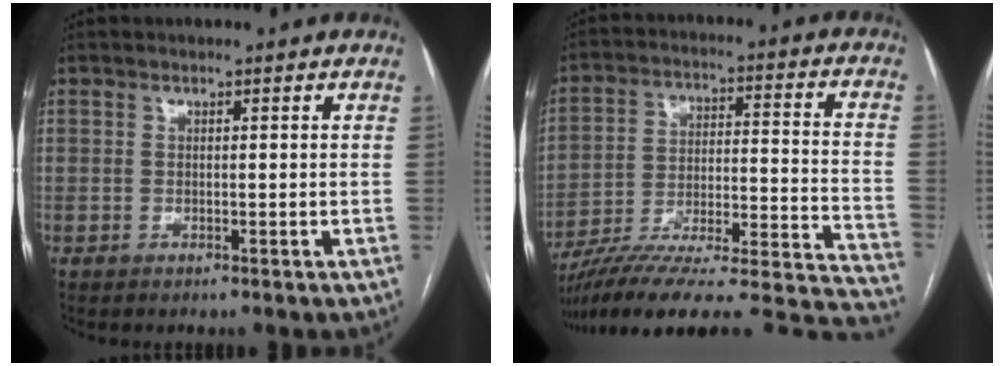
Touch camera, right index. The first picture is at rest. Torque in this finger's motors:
{"motor_torque": [-0.59, -1.55, 0.35, 0.14]}